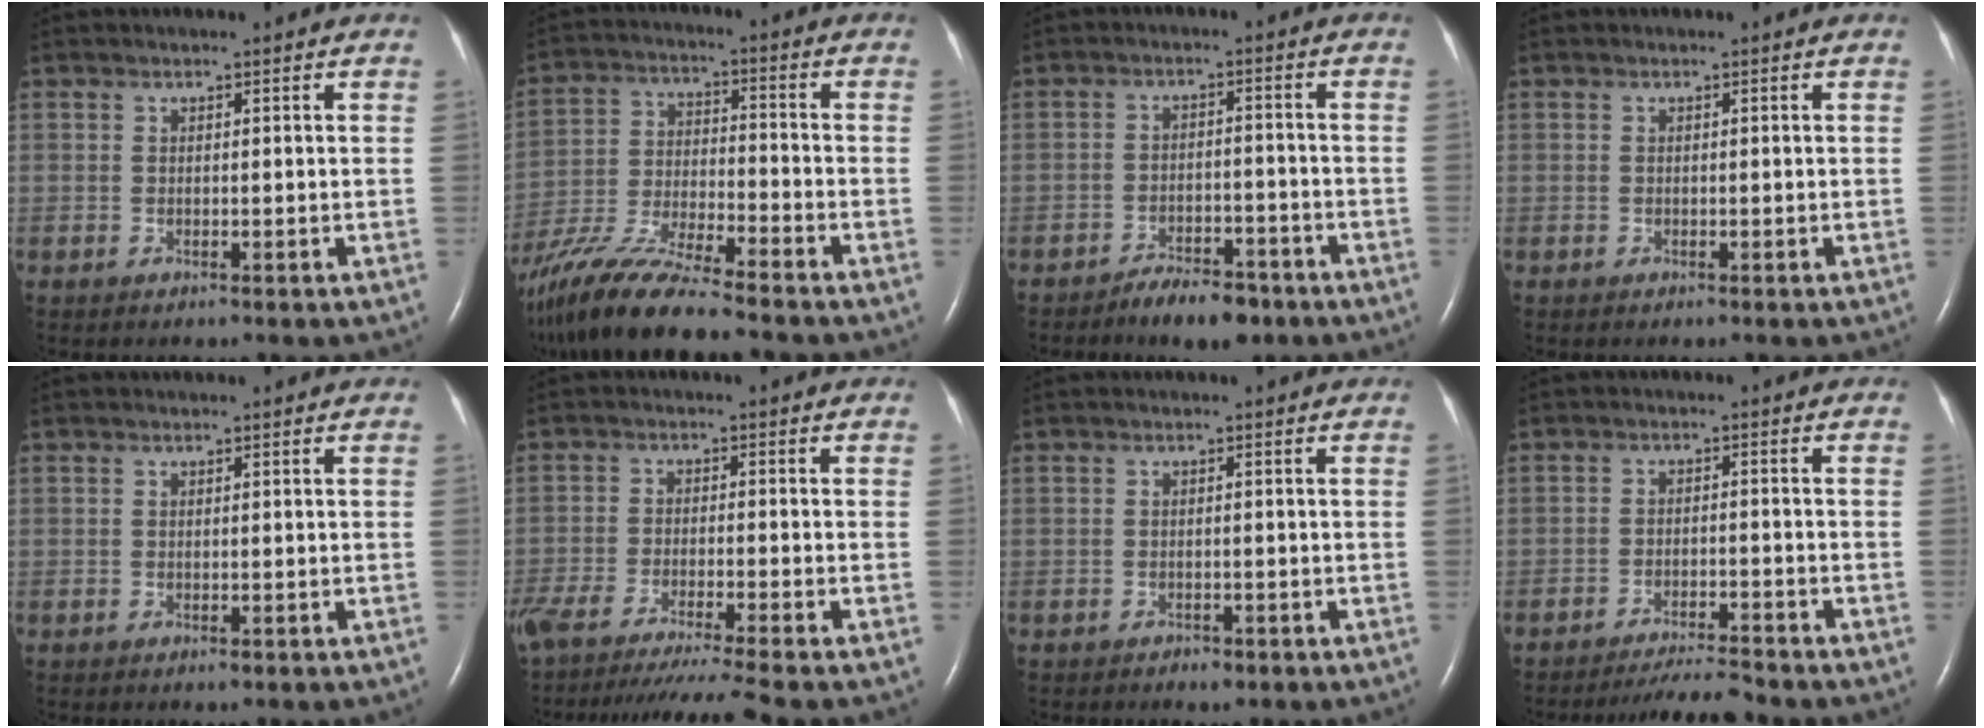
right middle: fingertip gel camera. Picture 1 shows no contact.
{"total": 14.6, "force": [-12.5, 0.3, 7.5], "torque": [-0.153, -0.028, -0.232]}
{"total": 6.1, "force": [-4.8, 2.2, 3.1], "torque": [-0.052, 0.003, -0.073]}
{"total": 0.0}
{"total": 0.0}
{"total": 15.9, "force": [-13.9, -1.9, 7.6], "torque": [-0.117, -0.056, -0.221]}
{"total": 1.1, "force": [-0.8, 0.6, 0.5], "torque": [-0.011, 0.000, -0.010]}
{"total": 5.2, "force": [-5.1, -0.7, 1.1], "torque": [-0.018, -0.015, -0.087]}